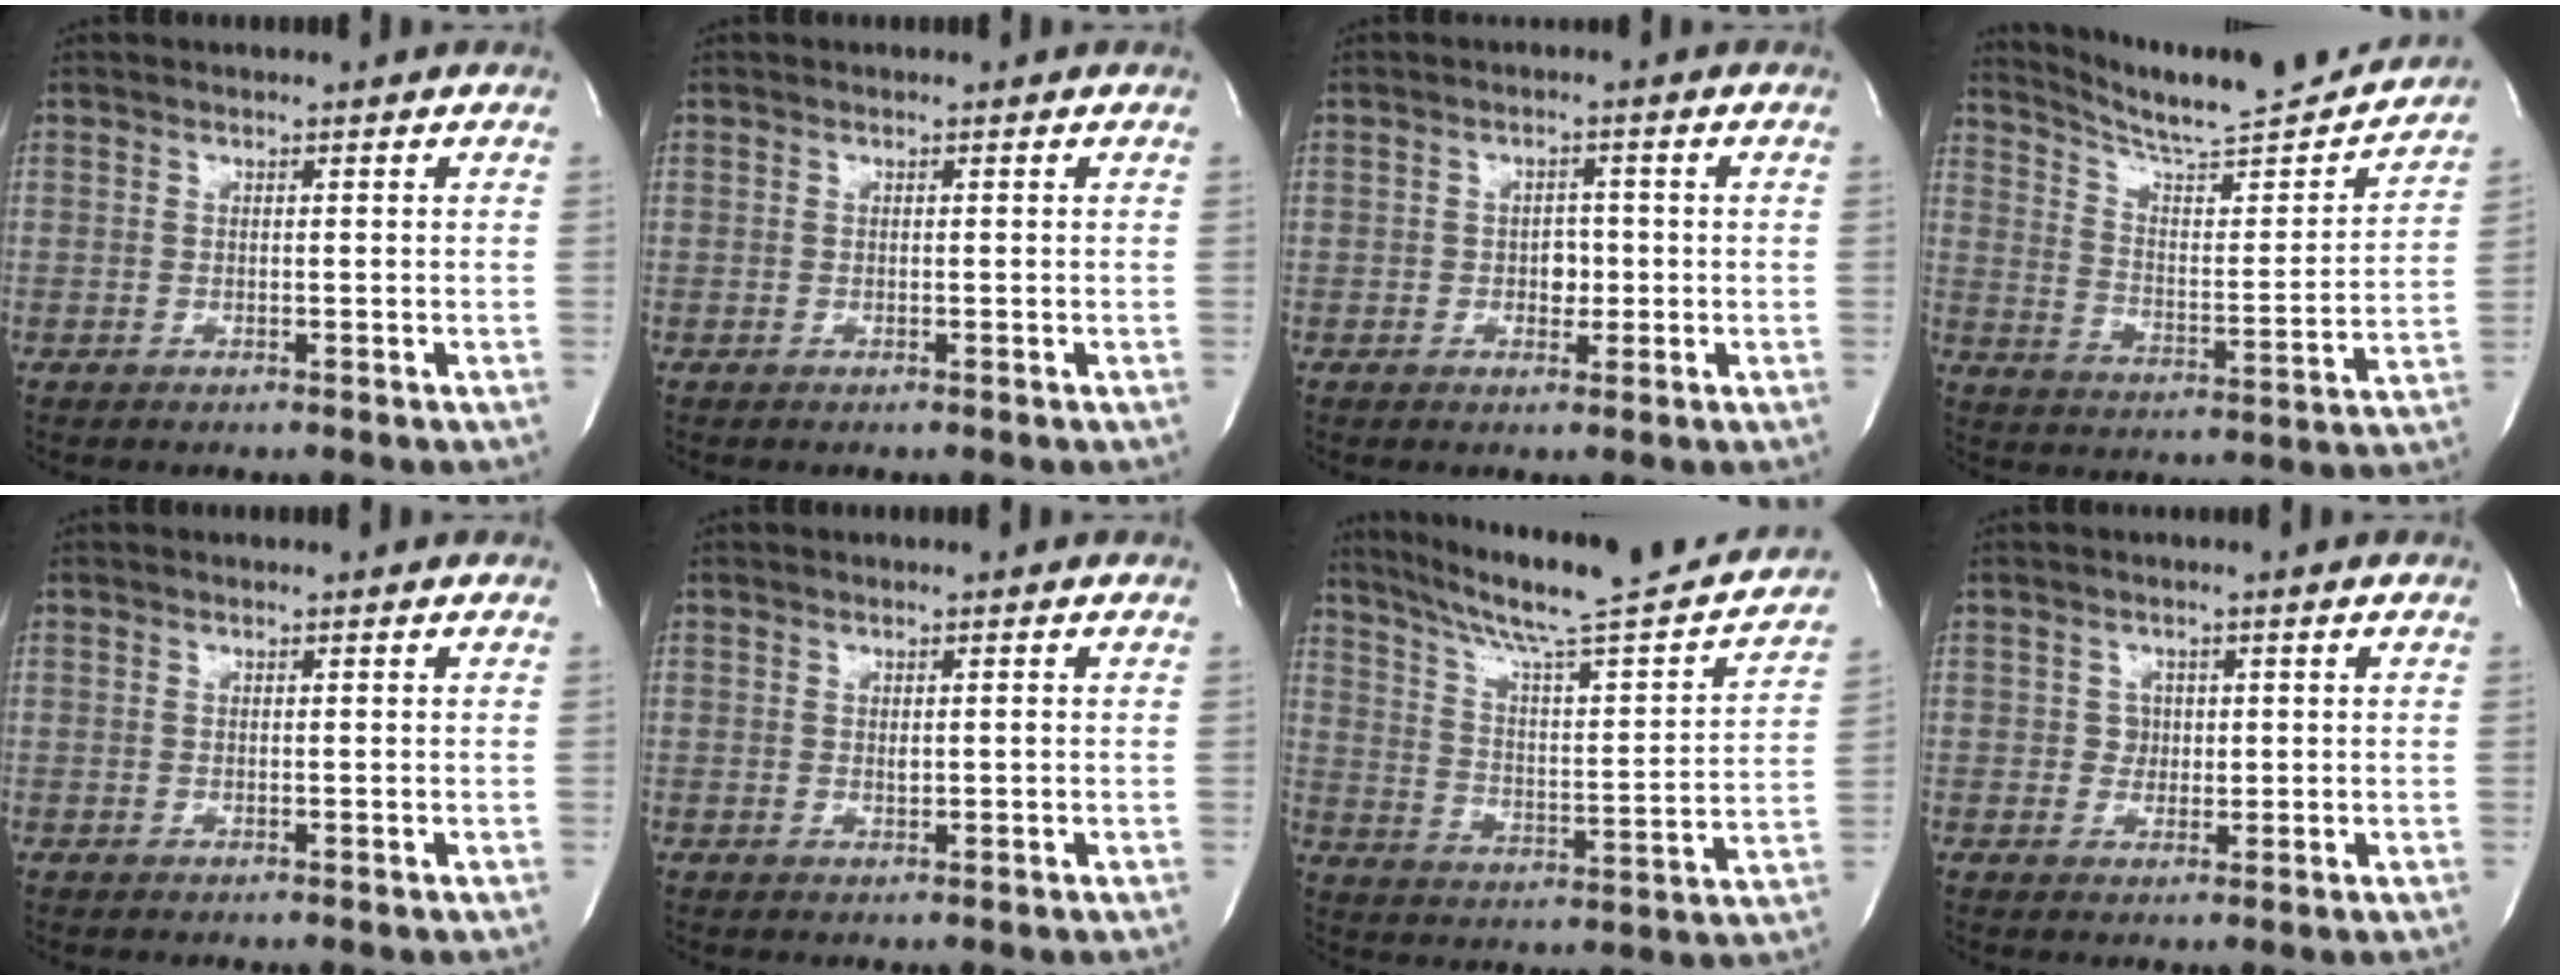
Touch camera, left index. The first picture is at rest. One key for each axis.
{"total": 0.0}
{"total": 2.5, "fx": -0.8, "fy": 1.7, "fz": 1.7, "tx": -0.019, "ty": 0.002, "tz": -0.011}
{"total": 20.4, "fx": 19.1, "fy": 1.1, "fz": 6.9, "tx": -0.108, "ty": -0.046, "tz": 0.270}
{"total": 0.0}
{"total": 1.0, "fx": -0.3, "fy": 0.3, "fz": 0.9, "tx": -0.017, "ty": -0.004, "tz": -0.002}
{"total": 24.4, "fx": 21.4, "fy": 1.4, "fz": 11.7, "tx": -0.183, "ty": -0.032, "tz": 0.291}
{"total": 1.9, "fx": -0.1, "fy": 1.8, "fz": 0.6, "tx": -0.006, "ty": -0.002, "tz": -0.002}